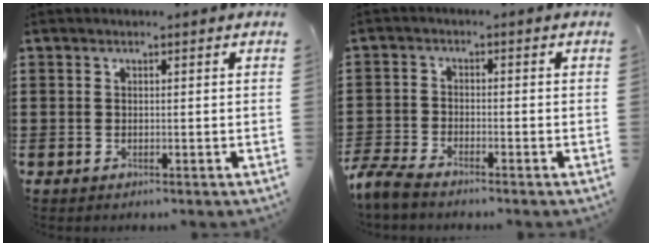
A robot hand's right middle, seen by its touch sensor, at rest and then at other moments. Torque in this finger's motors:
{"motor_torque": [2.13, 0.01, 0.31, 0.08]}